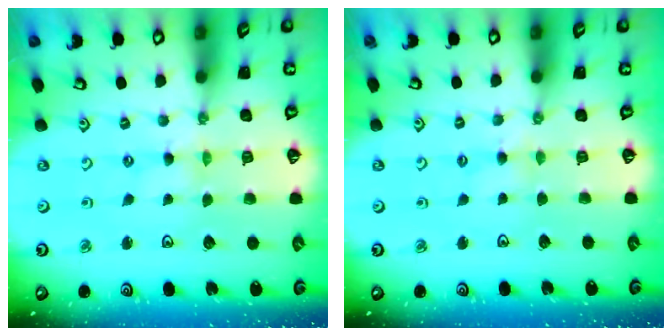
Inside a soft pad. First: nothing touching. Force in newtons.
{"total": 2.2, "press": 2.1, "slide": 0.4}